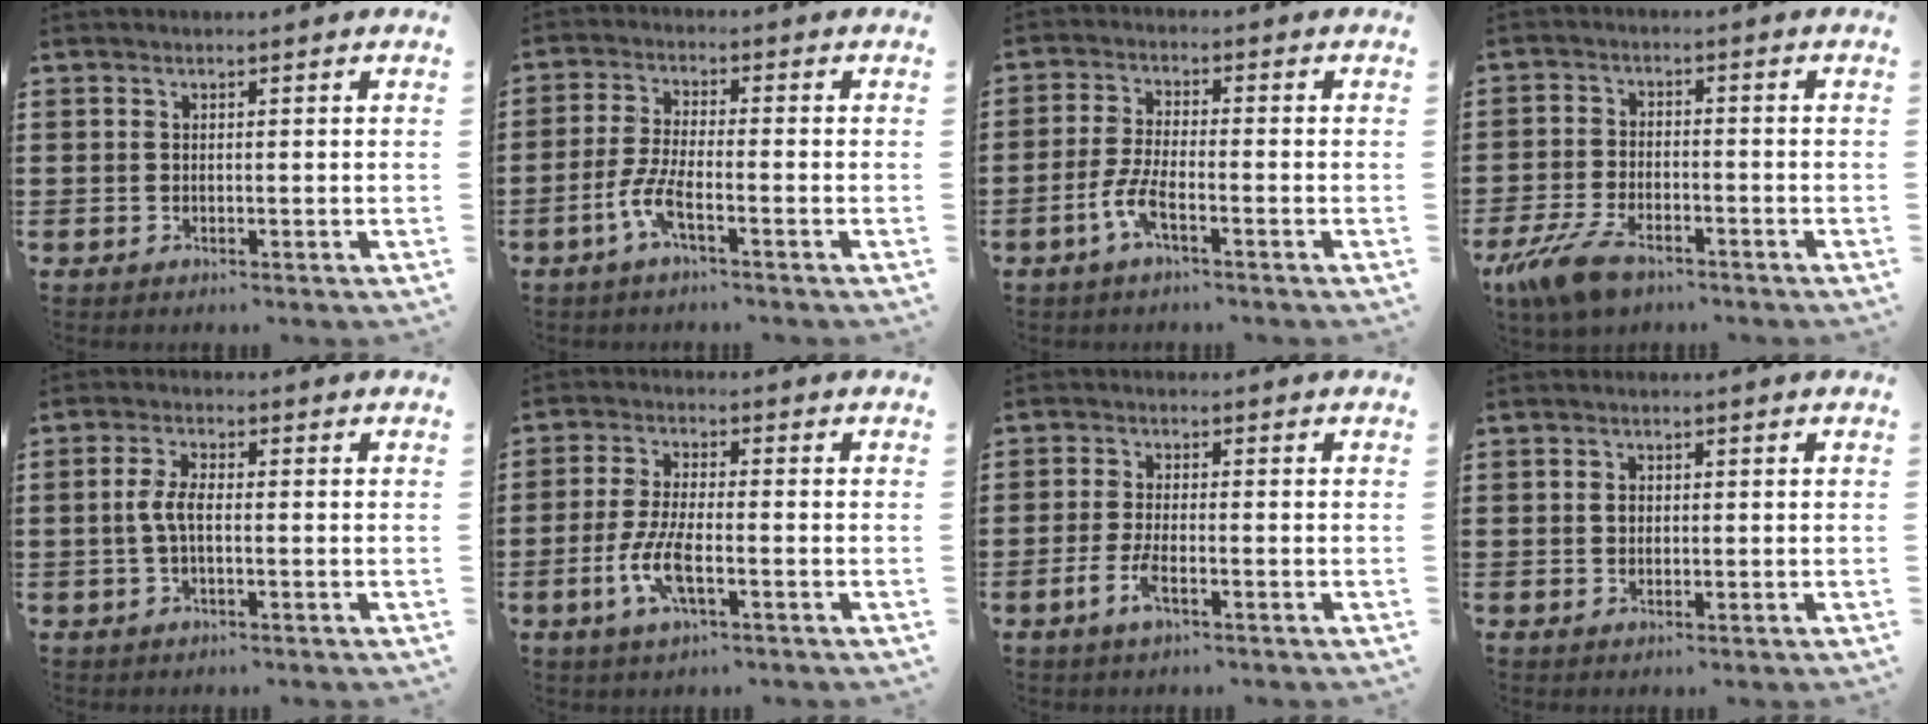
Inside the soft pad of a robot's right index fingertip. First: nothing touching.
{"total": 5.4, "force": [-2.9, 0.9, 4.4], "torque": [-0.115, -0.014, -0.063]}
{"total": 4.9, "force": [-2.6, 1.0, 4.0], "torque": [-0.100, -0.010, -0.056]}
{"total": 7.2, "force": [-5.1, 2.7, 4.4], "torque": [-0.110, -0.003, -0.099]}
{"total": 3.8, "force": [-0.5, 1.2, 3.5], "torque": [-0.087, -0.006, -0.017]}
{"total": 6.5, "force": [-2.5, 1.9, 5.7], "torque": [-0.135, -0.014, -0.052]}
{"total": 3.8, "force": [-1.9, 0.8, 3.2], "torque": [-0.081, -0.008, -0.043]}
{"total": 1.2, "force": [0.1, 0.9, 0.8], "torque": [-0.020, 0.003, 0.003]}